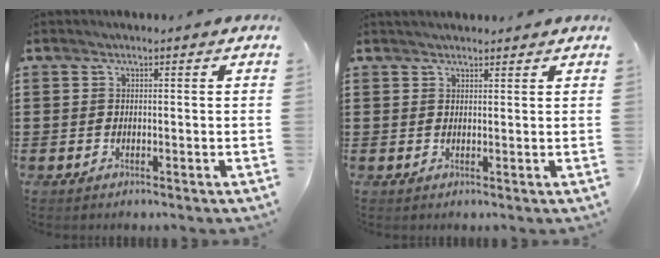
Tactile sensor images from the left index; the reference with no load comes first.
{"total": 1.2, "force": [1.2, 0.2, 0.0], "torque": [-0.003, 0.002, 0.022]}